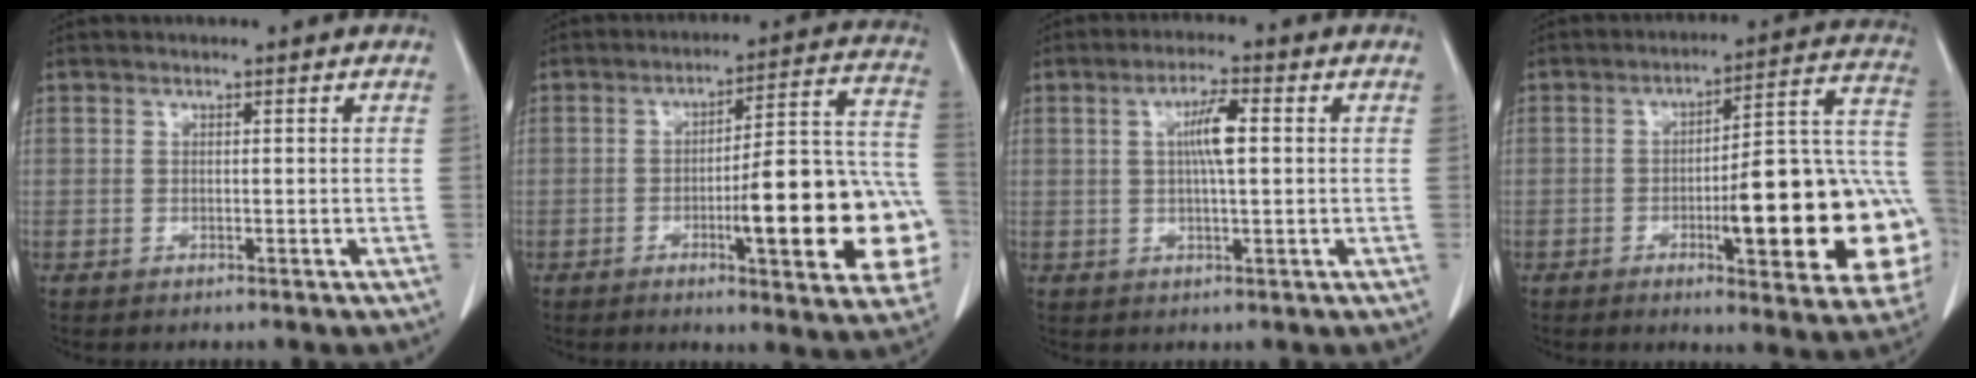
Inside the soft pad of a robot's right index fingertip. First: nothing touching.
{"total": 20.4, "force": [-5.2, 3.3, 19.5], "torque": [-0.173, 0.030, -0.056]}
{"total": 5.2, "force": [0.9, 0.7, 5.1], "torque": [-0.093, 0.006, 0.015]}
{"total": 21.8, "force": [-4.6, 3.9, 21.0], "torque": [-0.198, 0.025, -0.051]}